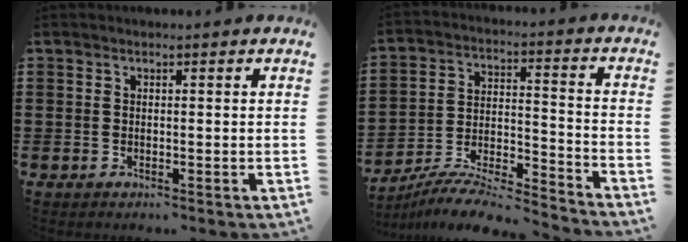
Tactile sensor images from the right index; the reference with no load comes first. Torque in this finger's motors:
{"motor_torque": [-0.97, 1.18, 0.48, 0.10]}